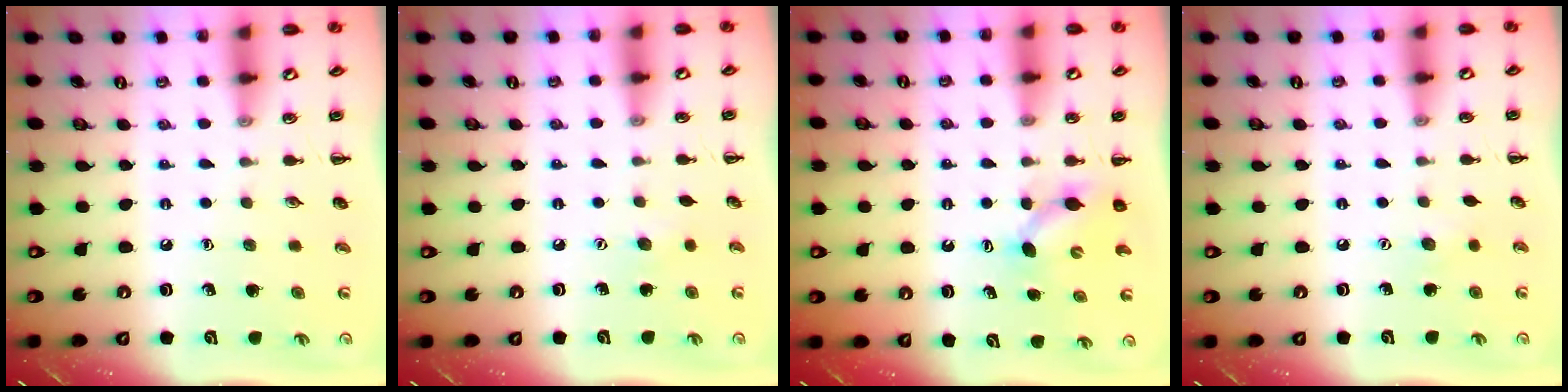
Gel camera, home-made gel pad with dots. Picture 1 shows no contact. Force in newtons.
{"total": 3.8, "press": 3.7, "slide": 1.0}
{"total": 5.0, "press": 4.8, "slide": 1.3}
{"total": 3.1, "press": 3.0, "slide": 0.8}